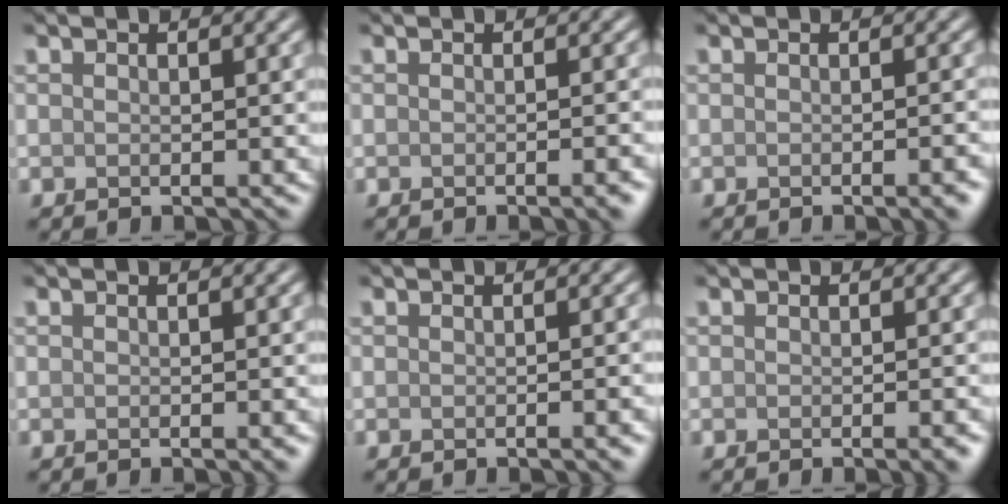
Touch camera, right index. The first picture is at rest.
{"total": 2.6, "force": [-1.0, 0.8, 2.3], "torque": [-0.013, 0.000, -0.012]}
{"total": 2.6, "force": [-0.9, 0.8, 2.2], "torque": [-0.015, 0.001, -0.013]}
{"total": 1.1, "force": [-0.3, 0.3, 1.0], "torque": [-0.007, 0.000, -0.006]}
{"total": 2.1, "force": [-0.6, 0.6, 1.9], "torque": [-0.010, 0.003, -0.007]}
{"total": 2.1, "force": [-0.7, 0.6, 1.8], "torque": [-0.011, -0.001, -0.009]}